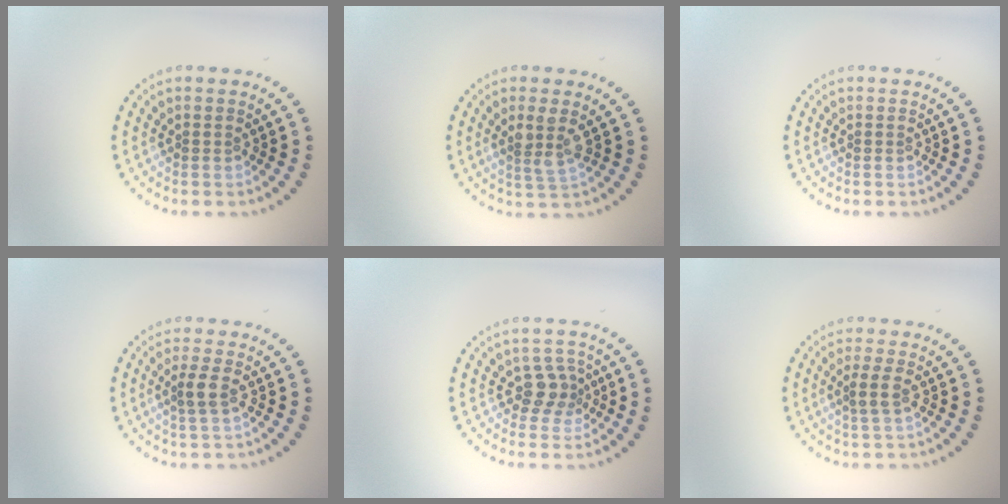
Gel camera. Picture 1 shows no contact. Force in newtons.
{"total": 2.5, "press": 2.0, "slide": 1.5}
{"total": 0.0}
{"total": 1.8, "press": 1.5, "slide": 1.0}
{"total": 2.5, "press": 1.9, "slide": 1.6}
{"total": 1.5, "press": 1.2, "slide": 0.8}